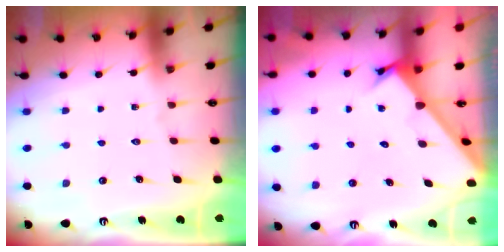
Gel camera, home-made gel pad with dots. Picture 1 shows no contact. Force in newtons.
{"total": 3.7, "press": 3.7, "slide": 0.1}